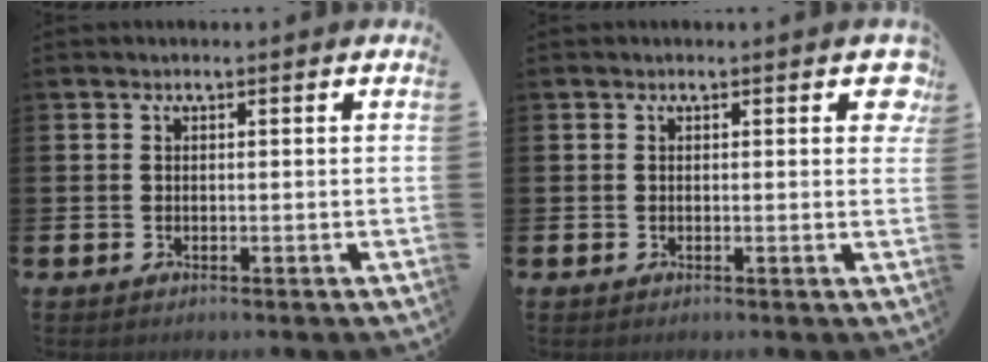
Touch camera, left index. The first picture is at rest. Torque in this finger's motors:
{"motor_torque": [0.33, -0.05, 0.12, 0.04]}